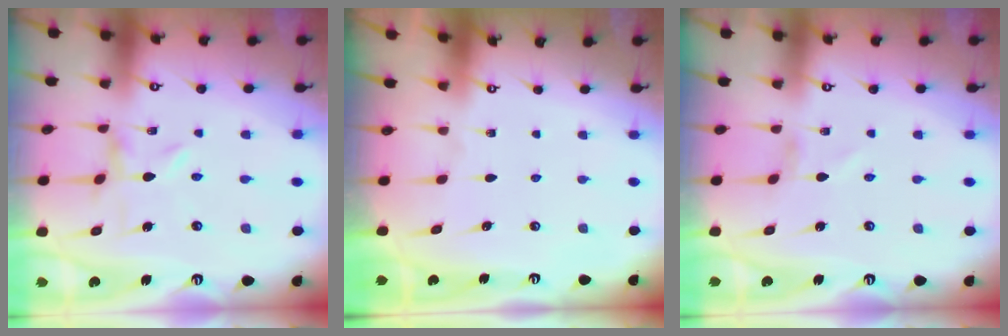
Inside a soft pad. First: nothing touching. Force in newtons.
{"total": 0.0}
{"total": 1.0, "press": 1.0, "slide": 0.1}